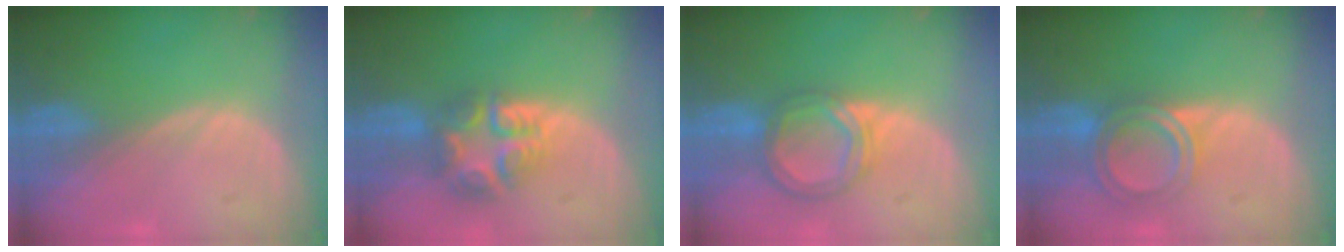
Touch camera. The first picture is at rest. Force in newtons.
{"total": 7.7, "press": 6.8, "slide": 3.6}
{"total": 6.3, "press": 5.9, "slide": 2.3}
{"total": 6.2, "press": 5.2, "slide": 3.3}